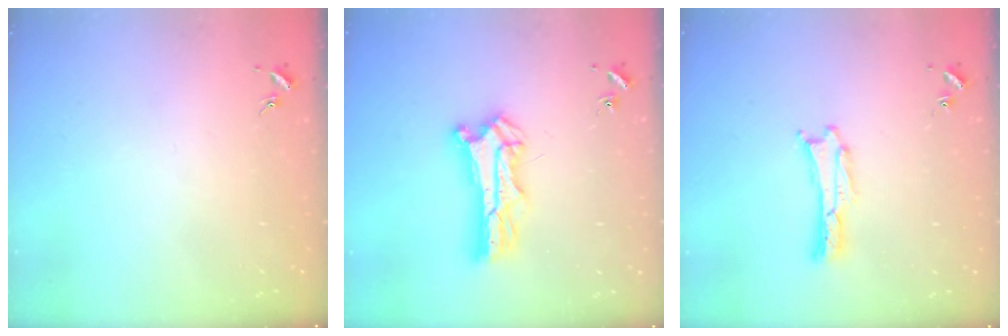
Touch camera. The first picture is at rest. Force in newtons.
{"total": 7.4, "press": 7.4, "slide": 0.7}
{"total": 0.7, "press": 0.7, "slide": 0.1}